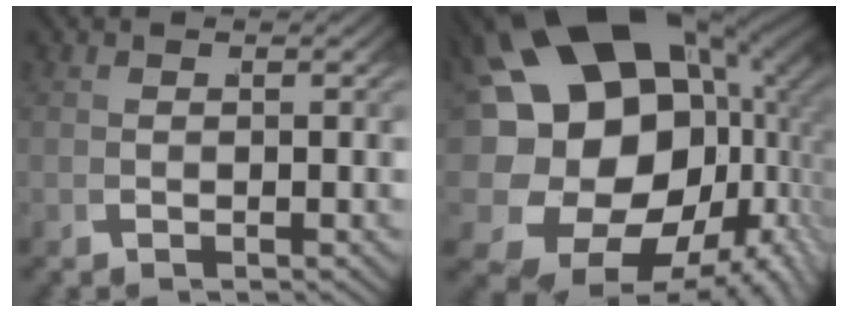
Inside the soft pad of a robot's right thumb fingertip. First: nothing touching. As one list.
[{"total": 24.4, "force": [1.1, 17.9, 16.6], "torque": [-0.340, -0.063, 0.042]}]